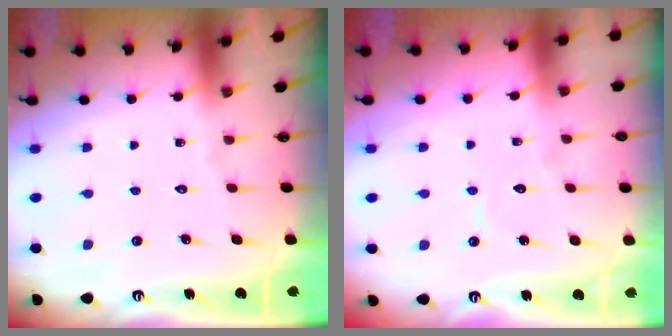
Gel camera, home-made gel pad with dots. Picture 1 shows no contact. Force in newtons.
{"total": 3.9, "press": 3.9, "slide": 0.3}